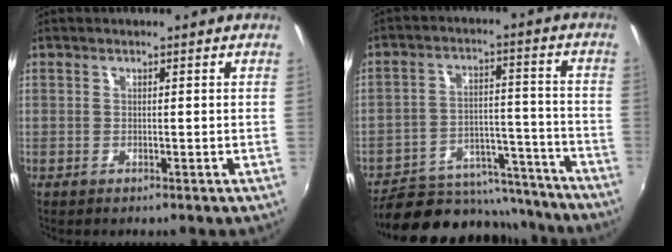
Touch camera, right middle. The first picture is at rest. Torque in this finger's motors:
{"motor_torque": [1.06, -1.08, 0.44, 0.15]}